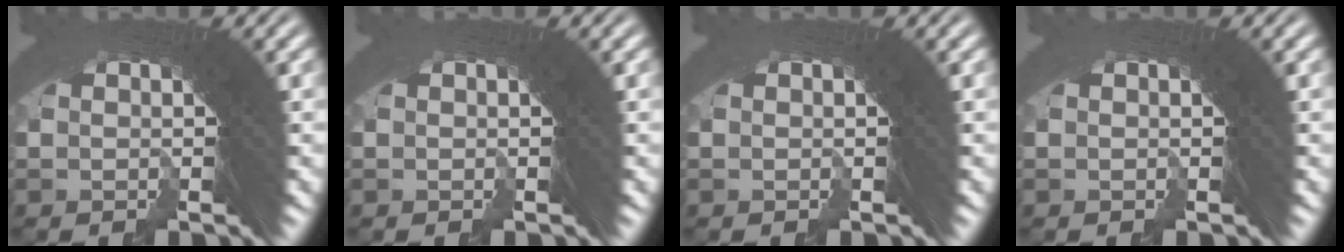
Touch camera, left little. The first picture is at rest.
{"total": 0.0}
{"total": 0.0}
{"total": 0.0}